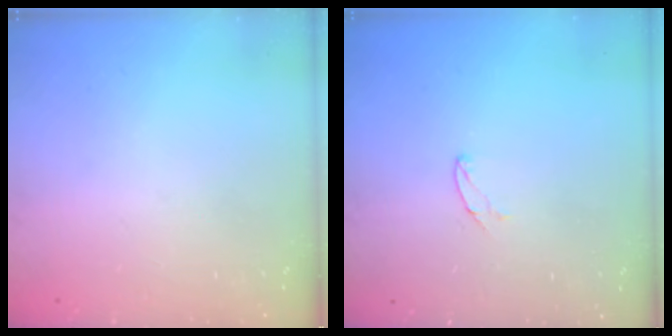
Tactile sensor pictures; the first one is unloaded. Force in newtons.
{"total": 4.2, "press": 4.2, "slide": 0.3}